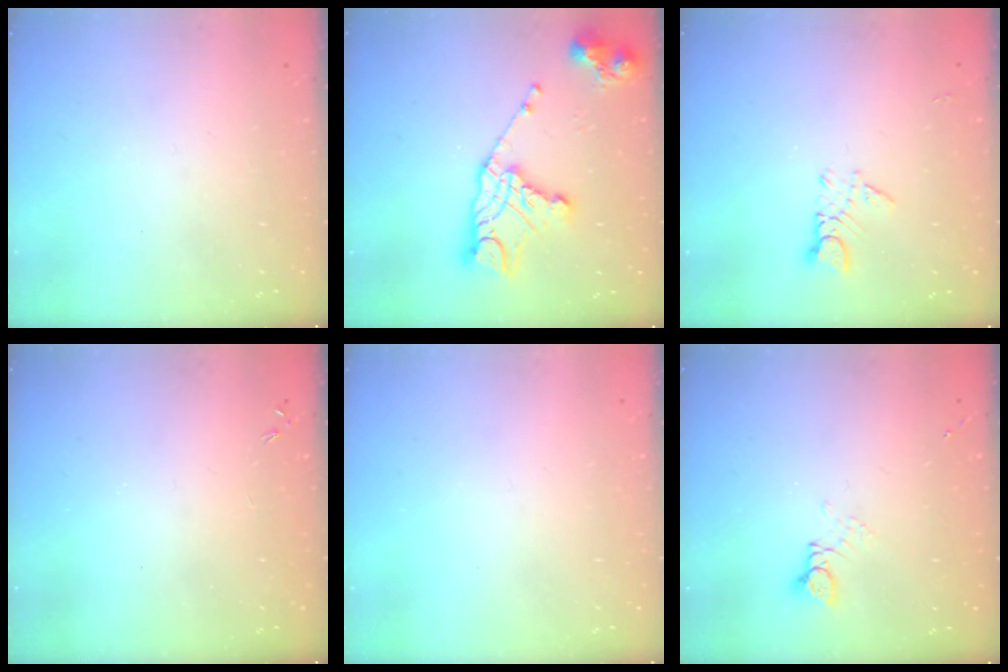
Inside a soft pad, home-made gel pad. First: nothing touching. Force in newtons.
{"total": 16.8, "press": 16.7, "slide": 1.4}
{"total": 2.5, "press": 2.4, "slide": 0.4}
{"total": 0.0}
{"total": 0.0}
{"total": 2.8, "press": 2.8, "slide": 0.2}